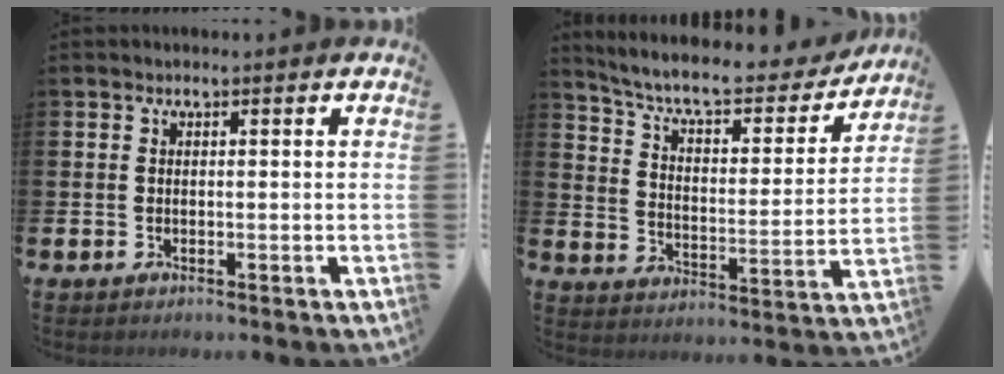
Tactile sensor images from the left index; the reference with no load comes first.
{"total": 8.4, "force": [7.3, 1.9, 3.5], "torque": [-0.085, -0.051, 0.118]}